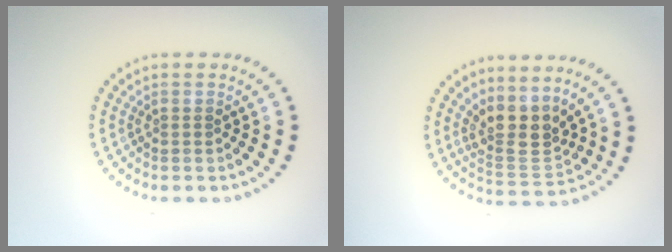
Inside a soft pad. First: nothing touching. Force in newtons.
{"total": 3.6, "press": 3.0, "slide": 2.1}